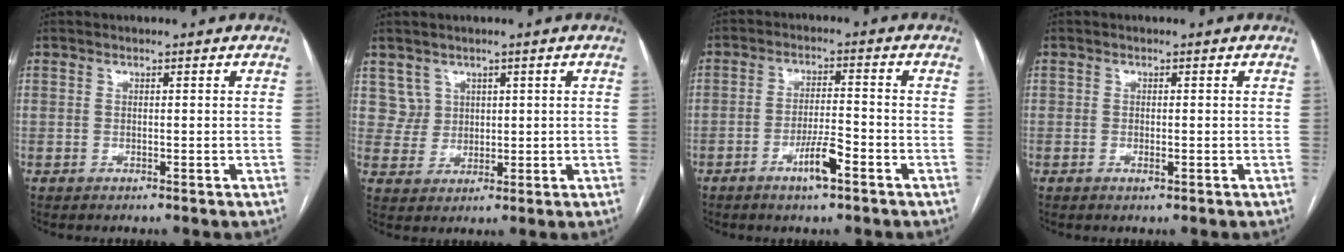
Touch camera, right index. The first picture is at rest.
{"total": 7.0, "force": [3.8, 5.9, -0.1], "torque": [-0.009, 0.024, 0.089]}
{"total": 5.4, "force": [-3.0, 0.7, 4.5], "torque": [-0.084, 0.001, -0.051]}
{"total": 0.8, "force": [-0.2, 0.4, 0.7], "torque": [-0.008, 0.002, 0.000]}